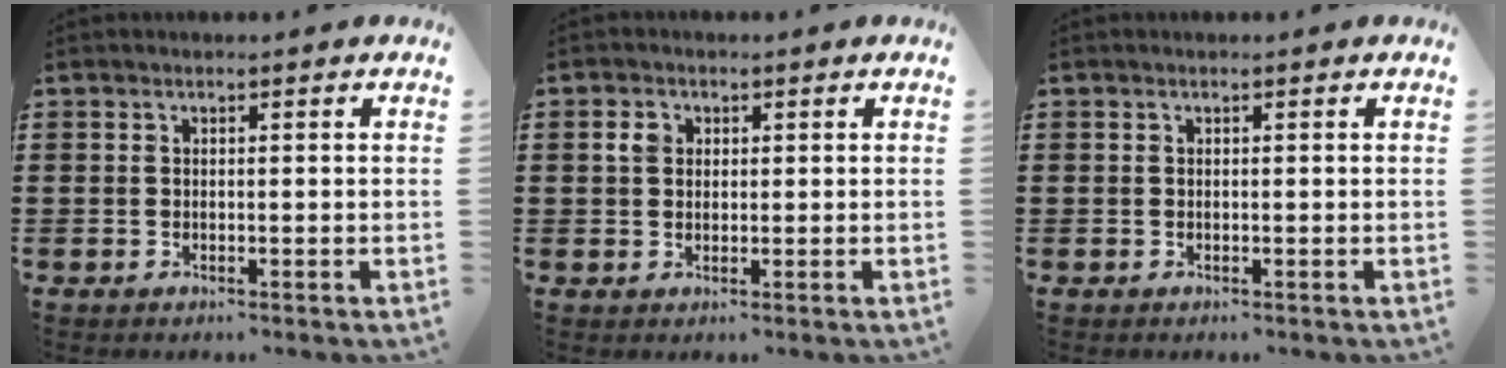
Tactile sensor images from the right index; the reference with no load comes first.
{"total": 2.2, "force": [0.6, 1.7, 1.2], "torque": [-0.029, 0.009, 0.011]}
{"total": 0.0}